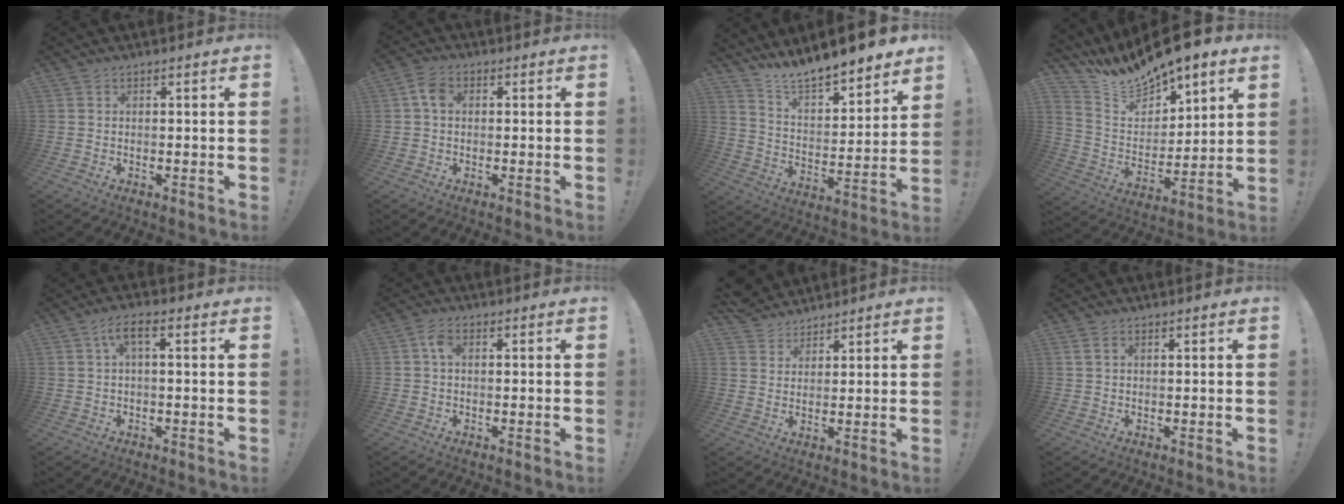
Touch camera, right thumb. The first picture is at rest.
{"total": 5.3, "force": [0.7, 3.7, 3.7], "torque": [-0.070, 0.010, 0.014]}
{"total": 11.4, "force": [11.1, 1.0, 2.0], "torque": [-0.048, -0.110, 0.198]}
{"total": 14.0, "force": [12.9, 4.2, 3.6], "torque": [-0.086, -0.107, 0.231]}
{"total": 5.4, "force": [1.0, 1.8, 5.0], "torque": [-0.092, 0.001, 0.014]}
{"total": 4.2, "force": [0.7, 2.5, 3.3], "torque": [-0.058, 0.010, 0.012]}
{"total": 6.6, "force": [5.5, 3.6, 0.7], "torque": [-0.009, -0.034, 0.108]}
{"total": 2.3, "force": [0.9, 1.4, 1.6], "torque": [-0.026, 0.003, 0.015]}